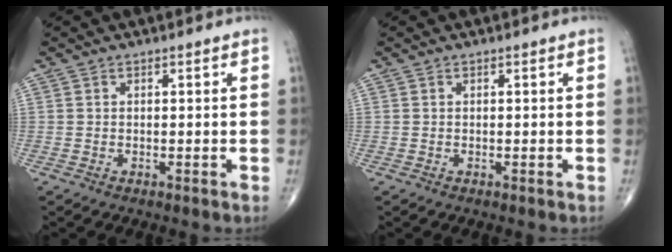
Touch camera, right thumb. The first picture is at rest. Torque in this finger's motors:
{"motor_torque": [0.00, 0.00, 0.02, -0.02, 0.00]}